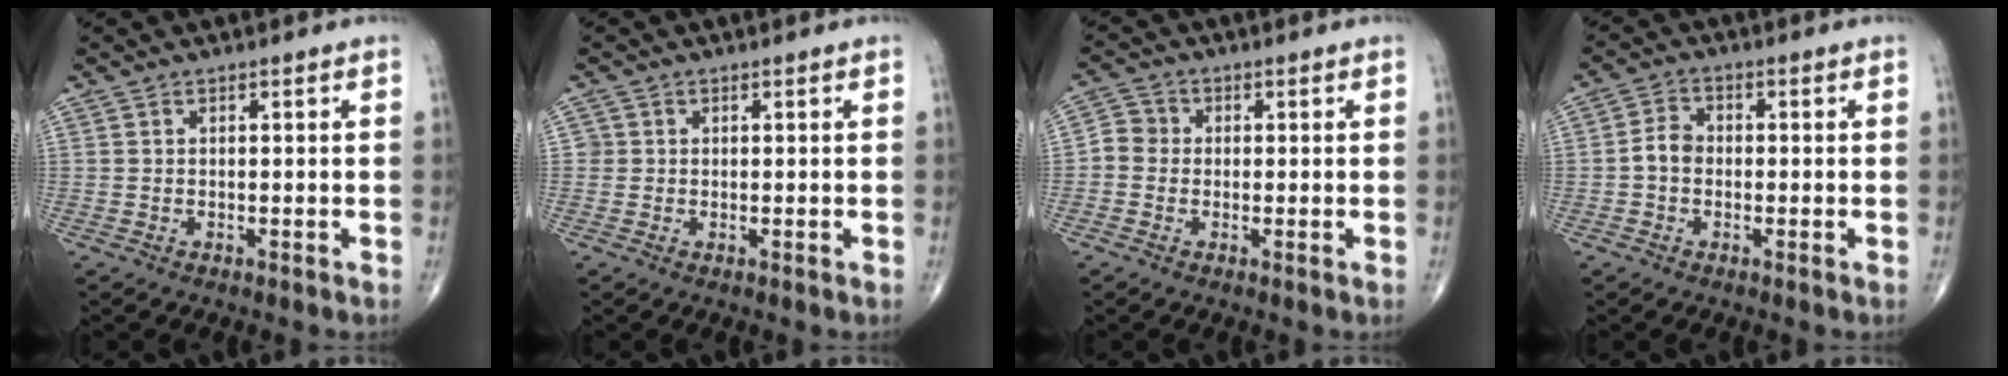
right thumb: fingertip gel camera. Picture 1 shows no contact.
{"total": 1.2, "force": [0.1, 1.2, 0.0], "torque": [0.010, 0.004, -0.001]}
{"total": 3.6, "force": [-0.5, 3.3, 1.2], "torque": [-0.004, 0.009, -0.021]}
{"total": 3.6, "force": [-0.7, 2.9, 2.1], "torque": [-0.032, 0.015, -0.021]}